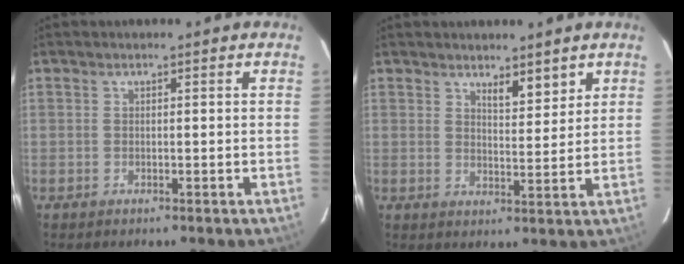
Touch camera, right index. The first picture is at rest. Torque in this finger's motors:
{"motor_torque": [0.28, 0.22, 0.04, 0.02]}